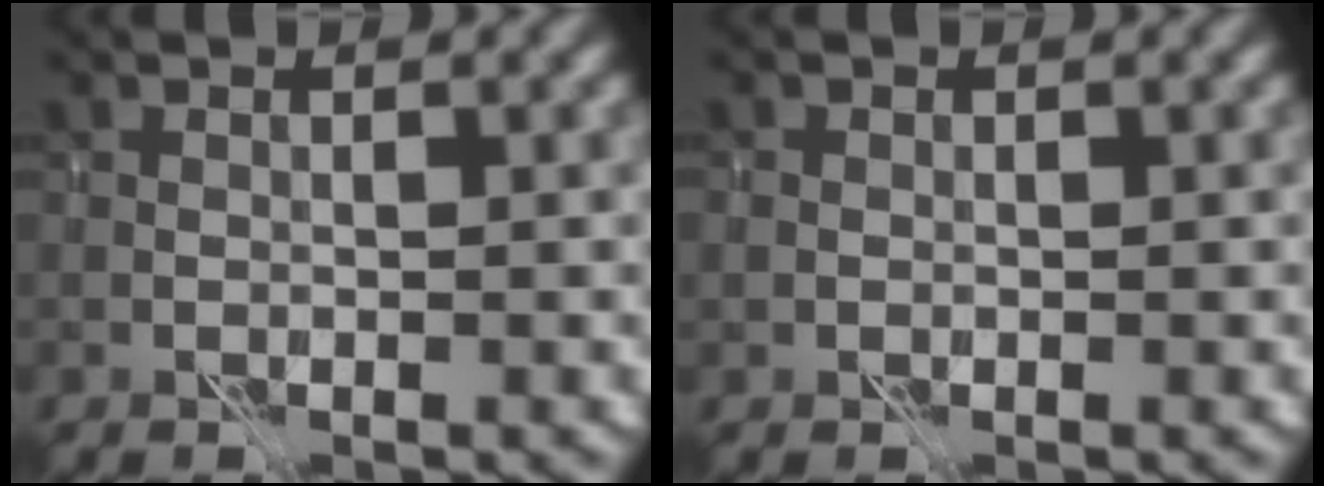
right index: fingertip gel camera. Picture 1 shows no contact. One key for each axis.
{"total": 0.6, "fx": -0.1, "fy": 0.6, "fz": 0.1, "tx": 0.000, "ty": -0.001, "tz": -0.005}